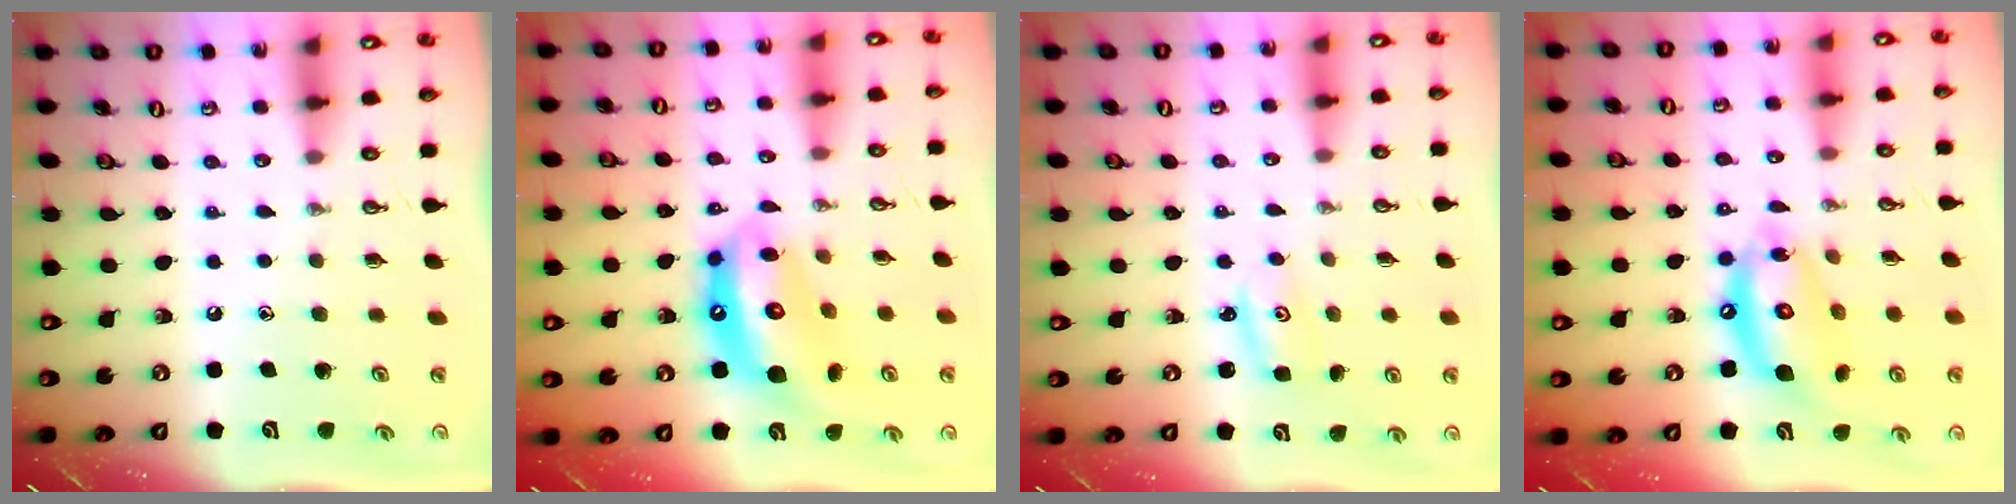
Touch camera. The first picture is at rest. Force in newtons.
{"total": 15.6, "press": 15.5, "slide": 1.9}
{"total": 2.7, "press": 2.7, "slide": 0.2}
{"total": 14.4, "press": 14.3, "slide": 1.7}